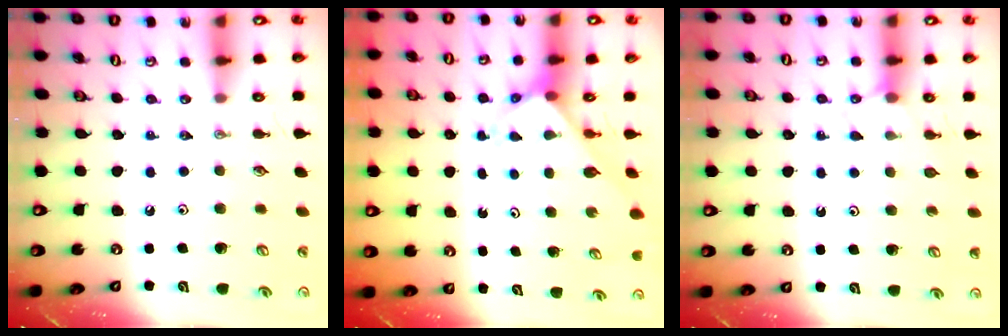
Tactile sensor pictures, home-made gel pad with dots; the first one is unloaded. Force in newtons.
{"total": 2.8, "press": 2.8, "slide": 0.1}
{"total": 5.2, "press": 5.2, "slide": 0.6}